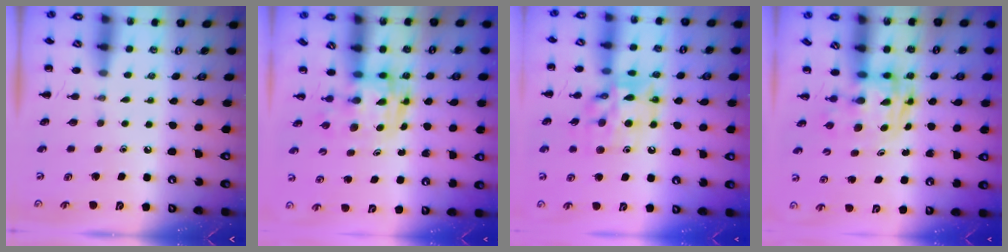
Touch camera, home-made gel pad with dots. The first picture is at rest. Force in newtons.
{"total": 3.0, "press": 3.0, "slide": 0.5}
{"total": 14.6, "press": 14.3, "slide": 3.2}
{"total": 2.7, "press": 2.6, "slide": 0.5}